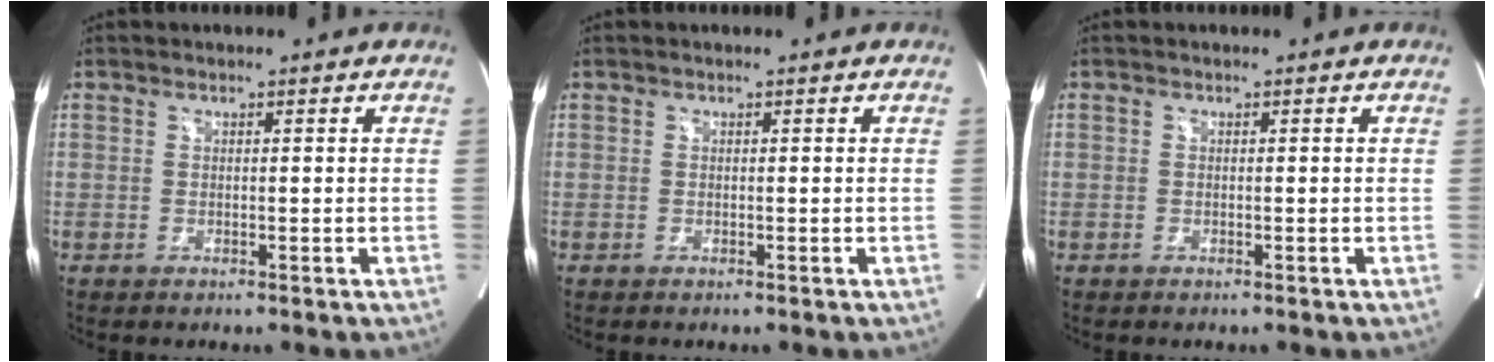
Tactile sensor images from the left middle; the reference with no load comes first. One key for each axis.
{"total": 0.0}
{"total": 0.0}